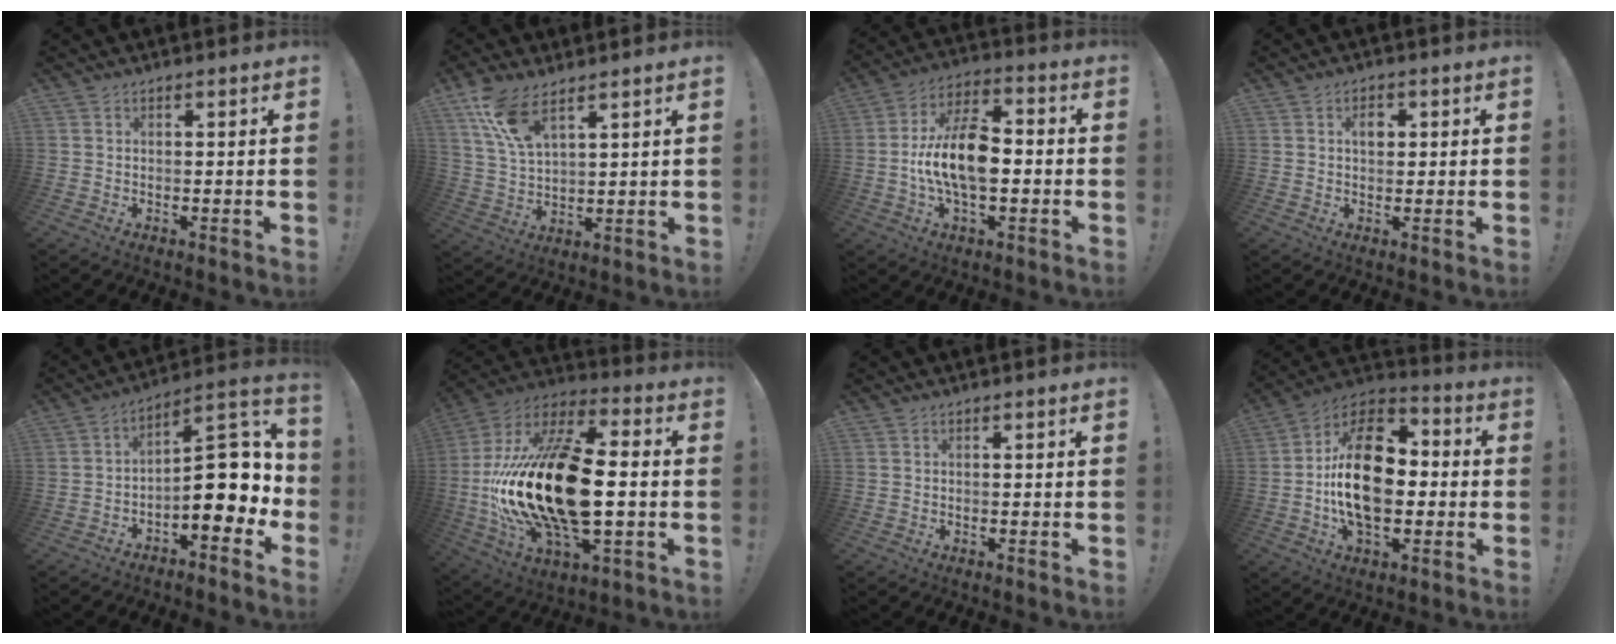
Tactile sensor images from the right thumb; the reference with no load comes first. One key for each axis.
{"total": 10.4, "fx": 7.2, "fy": 3.8, "fz": 6.5, "tx": -0.123, "ty": -0.030, "tz": 0.137}
{"total": 15.6, "fx": -1.9, "fy": 8.3, "fz": 13.1, "tx": -0.247, "ty": 0.008, "tz": -0.036}
{"total": 3.3, "fx": 0.8, "fy": 2.2, "fz": 2.3, "tx": -0.027, "ty": -0.001, "tz": 0.007}
{"total": 16.3, "fx": -2.2, "fy": 7.2, "fz": 14.5, "tx": -0.187, "ty": 0.015, "tz": -0.029}
{"total": 30.4, "fx": -1.7, "fy": 15.0, "fz": 26.4, "tx": -0.505, "ty": 0.013, "tz": -0.021}
{"total": 0.0}
{"total": 22.7, "fx": -0.6, "fy": 14.1, "fz": 17.8, "tx": -0.306, "ty": 0.016, "tz": -0.010}